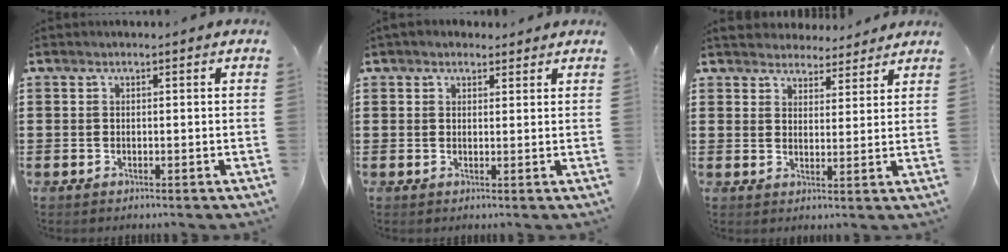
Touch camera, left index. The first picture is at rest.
{"total": 1.9, "force": [1.6, 1.0, 0.4], "torque": [-0.012, 0.008, 0.030]}
{"total": 3.9, "force": [3.8, 1.0, -0.2], "torque": [-0.012, -0.013, 0.071]}